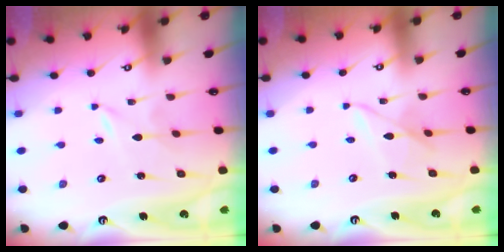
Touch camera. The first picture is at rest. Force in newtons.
{"total": 6.0, "press": 5.9, "slide": 0.4}